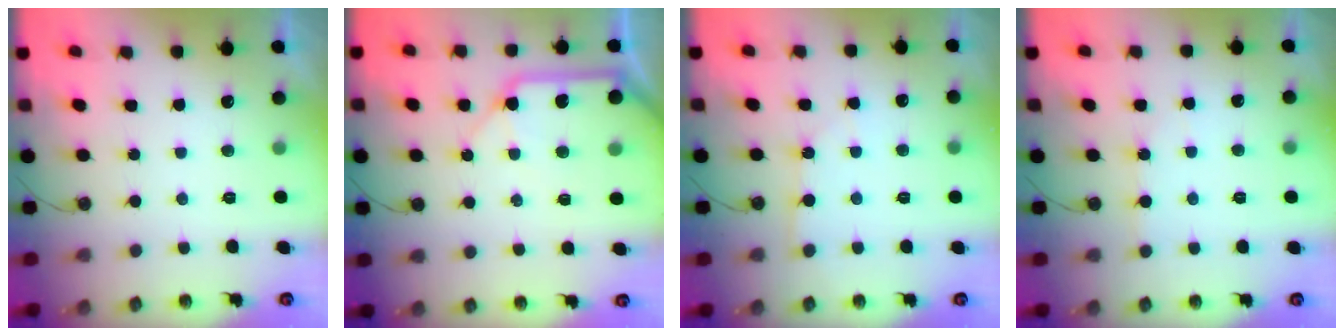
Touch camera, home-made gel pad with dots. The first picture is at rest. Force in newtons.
{"total": 12.0, "press": 11.9, "slide": 1.6}
{"total": 4.4, "press": 4.3, "slide": 0.5}
{"total": 3.0, "press": 3.0, "slide": 0.4}